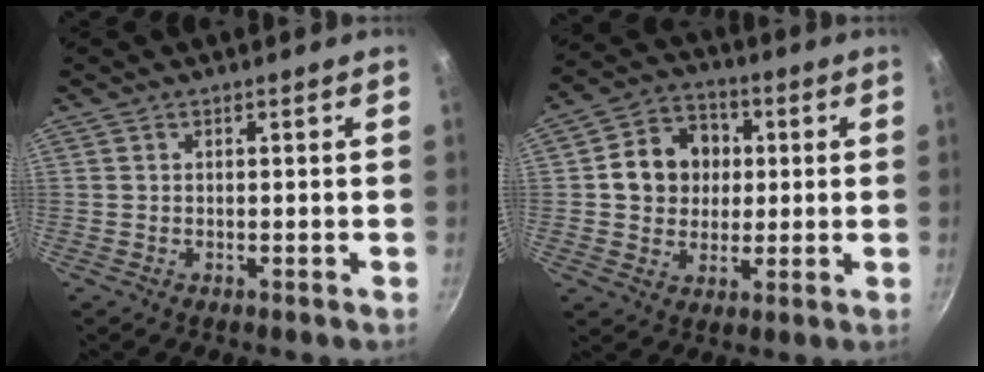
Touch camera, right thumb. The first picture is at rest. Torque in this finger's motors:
{"motor_torque": [-0.05, 0.19, 0.39, -0.35, 0.13]}